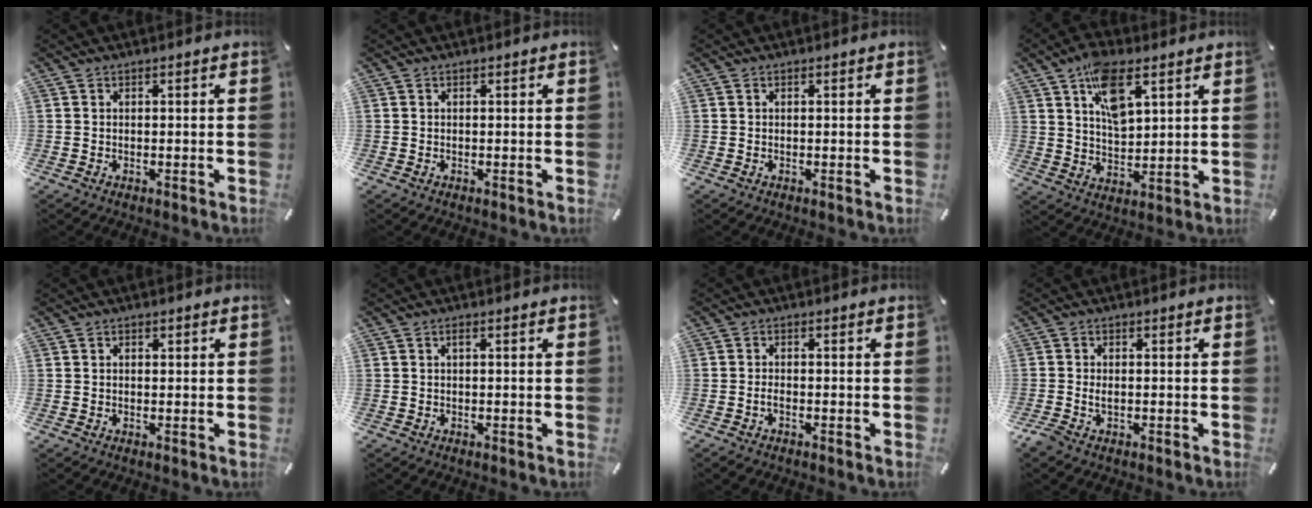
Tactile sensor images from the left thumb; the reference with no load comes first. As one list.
[{"total": 0.0}, {"total": 0.0}, {"total": 11.1, "force": [6.1, 5.6, 7.4], "torque": [-0.128, -0.017, 0.108]}, {"total": 0.7, "force": [0.2, 0.6, 0.4], "torque": [-0.008, 0.005, 0.003]}, {"total": 0.8, "force": [0.1, 0.1, 0.8], "torque": [-0.015, 0.002, 0.001]}, {"total": 1.5, "force": [-0.7, 0.6, 1.1], "torque": [-0.021, 0.003, -0.015]}, {"total": 1.8, "force": [-0.5, 1.1, 1.4], "torque": [-0.025, 0.002, -0.009]}]